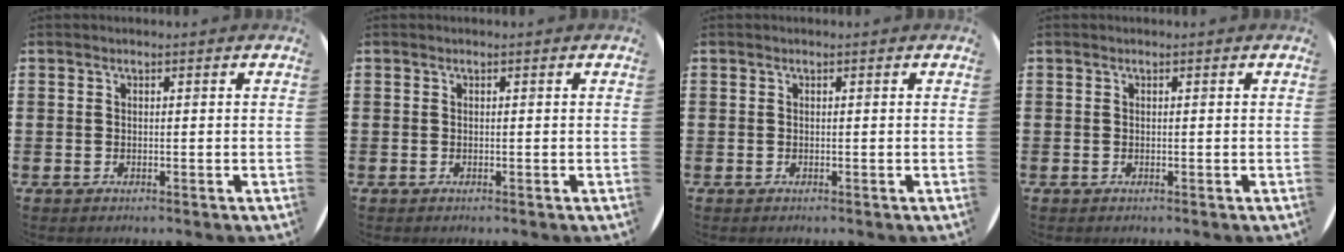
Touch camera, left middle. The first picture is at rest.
{"total": 0.0}
{"total": 0.0}
{"total": 0.0}